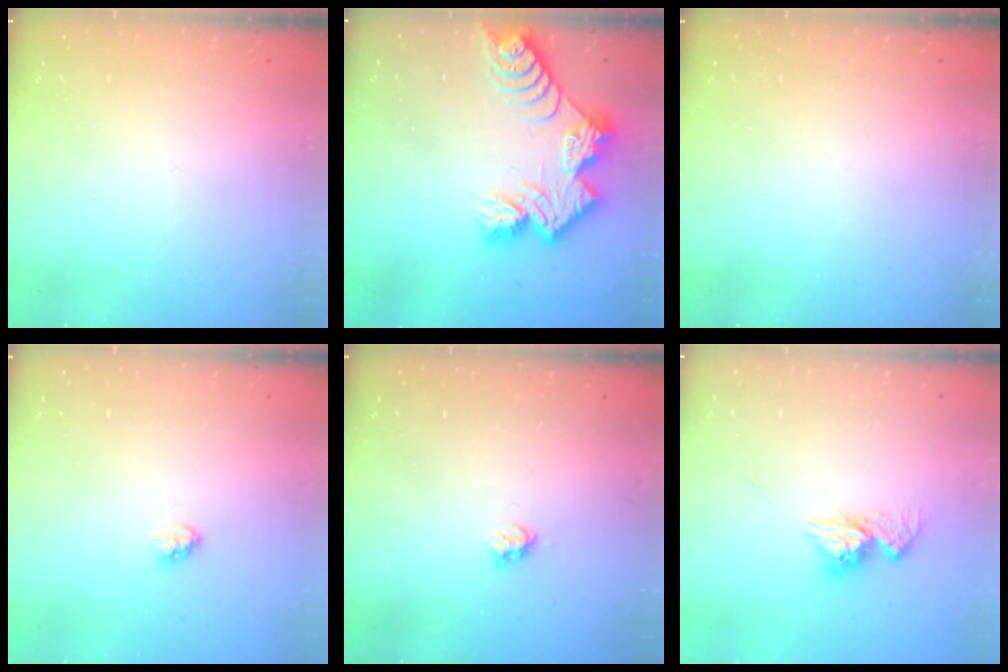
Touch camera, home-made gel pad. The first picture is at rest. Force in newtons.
{"total": 12.3, "press": 12.2, "slide": 1.1}
{"total": 0.0}
{"total": 2.9, "press": 2.9, "slide": 0.7}
{"total": 3.1, "press": 3.0, "slide": 0.5}
{"total": 10.5, "press": 10.5, "slide": 0.5}